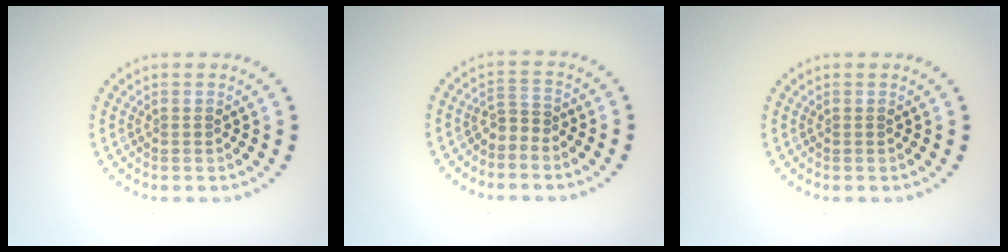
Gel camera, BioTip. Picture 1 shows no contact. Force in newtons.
{"total": 1.5, "press": 1.0, "slide": 1.1}
{"total": 0.0}